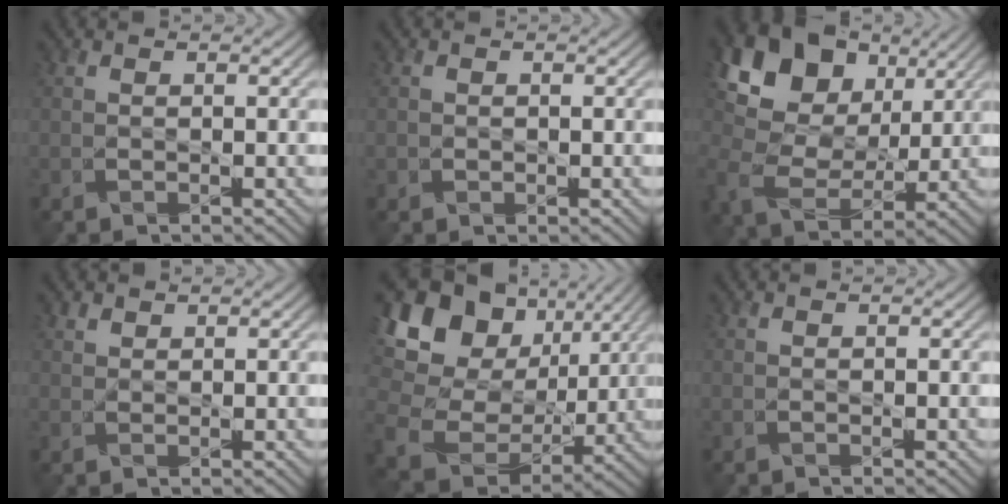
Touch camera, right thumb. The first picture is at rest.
{"total": 0.6, "force": [0.0, 0.6, 0.0], "torque": [-0.003, -0.004, 0.000]}
{"total": 15.9, "force": [7.8, 10.8, 8.7], "torque": [-0.244, 0.054, 0.136]}
{"total": 1.0, "force": [0.9, 0.5, 0.3], "torque": [-0.010, 0.001, 0.020]}
{"total": 16.7, "force": [5.4, 12.7, 9.3], "torque": [-0.236, 0.027, 0.116]}
{"total": 0.0}